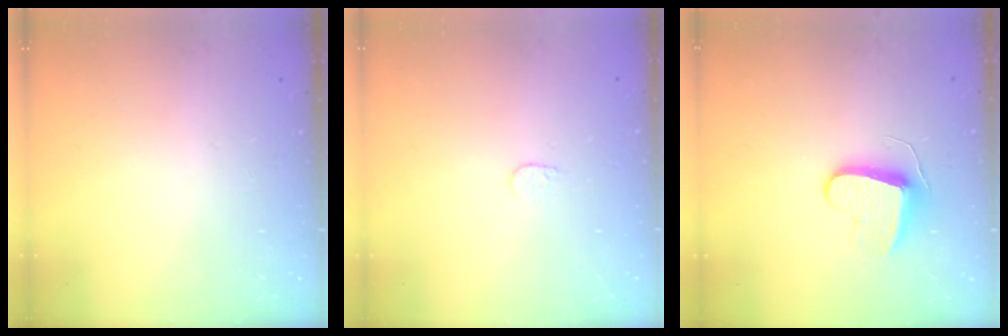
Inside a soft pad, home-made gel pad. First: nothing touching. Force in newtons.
{"total": 3.3, "press": 3.3, "slide": 0.3}
{"total": 8.8, "press": 8.8, "slide": 0.2}